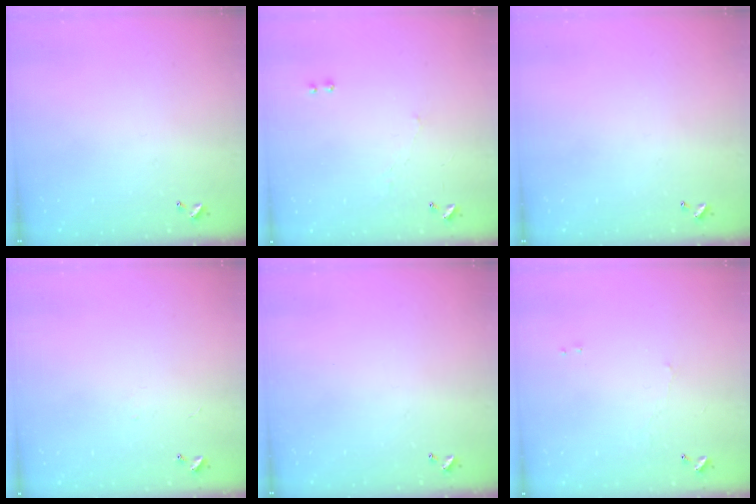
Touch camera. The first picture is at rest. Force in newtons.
{"total": 0.7, "press": 0.2, "slide": 0.7}
{"total": 0.0}
{"total": 0.0}
{"total": 0.0}
{"total": 0.7, "press": 0.5, "slide": 0.5}